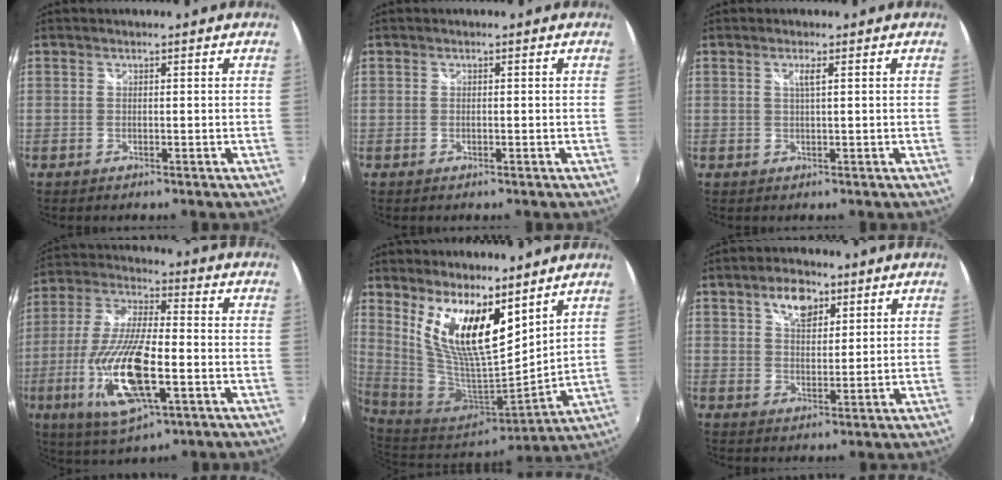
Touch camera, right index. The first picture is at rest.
{"total": 0.0}
{"total": 1.4, "force": [0.5, -0.2, 1.3], "torque": [-0.024, -0.001, 0.007]}
{"total": 18.9, "force": [-5.8, 5.7, 17.1], "torque": [-0.356, -0.024, -0.106]}
{"total": 14.9, "force": [8.1, 4.7, 11.5], "torque": [-0.203, -0.007, 0.159]}
{"total": 6.5, "force": [3.6, 3.6, 4.1], "torque": [-0.065, 0.013, 0.062]}